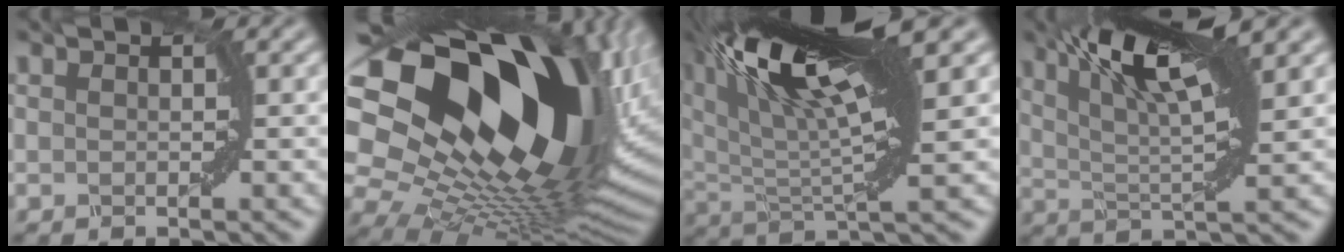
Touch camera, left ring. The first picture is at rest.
{"total": 22.4, "force": [6.0, 12.9, 17.3], "torque": [-0.328, 0.011, 0.120]}
{"total": 14.4, "force": [7.6, 3.7, 11.6], "torque": [-0.213, 0.021, 0.128]}
{"total": 9.2, "force": [4.9, 1.8, 7.6], "torque": [-0.131, 0.013, 0.086]}